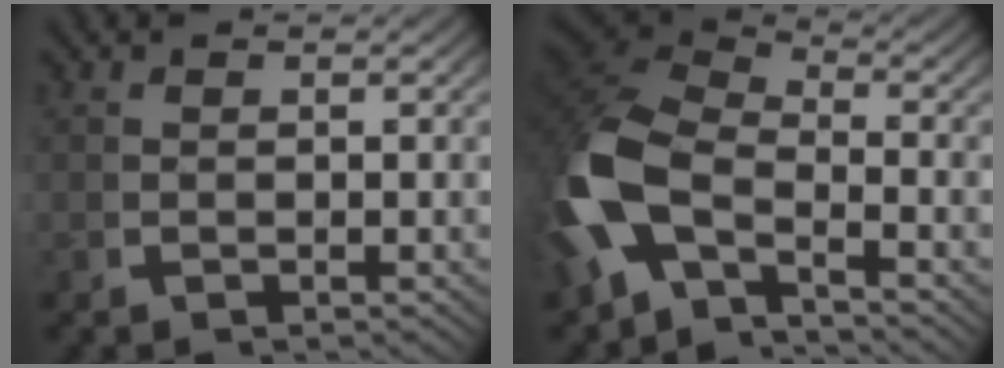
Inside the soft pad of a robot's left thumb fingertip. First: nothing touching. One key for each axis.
{"total": 11.3, "fx": -0.3, "fy": 8.0, "fz": 8.0, "tx": -0.198, "ty": -0.014, "tz": -0.009}